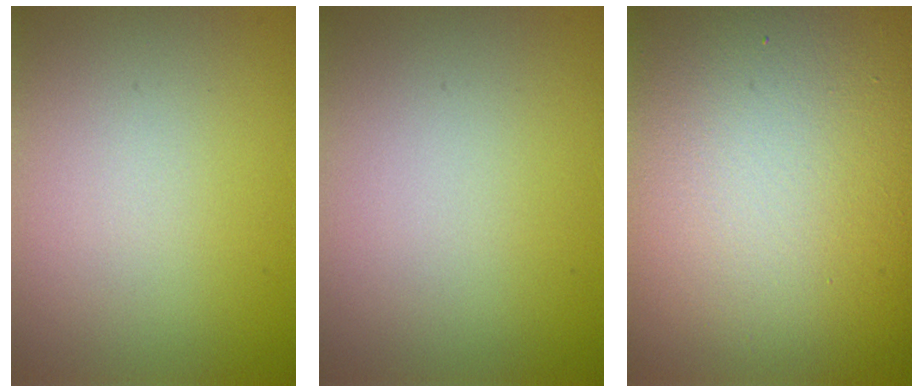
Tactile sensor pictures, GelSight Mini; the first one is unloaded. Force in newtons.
{"total": 0.0}
{"total": 25.4, "press": 25.3, "slide": 1.9}